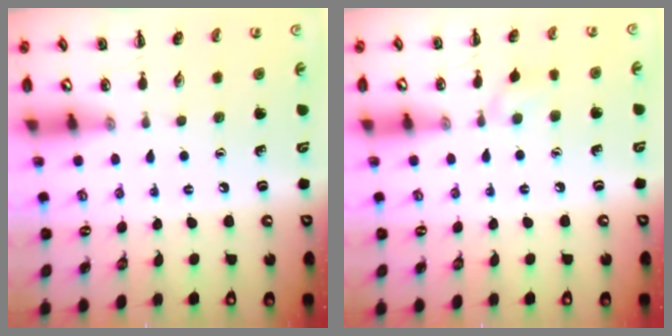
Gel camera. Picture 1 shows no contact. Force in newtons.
{"total": 4.8, "press": 4.4, "slide": 1.8}